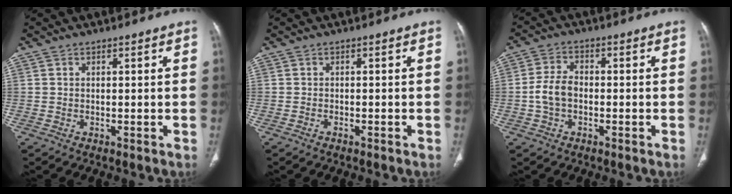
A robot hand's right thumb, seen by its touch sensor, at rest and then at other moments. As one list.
[{"total": 0.7, "force": [-0.6, 0.2, 0.3], "torque": [-0.013, 0.004, -0.008]}, {"total": 5.5, "force": [-1.1, 3.7, 3.9], "torque": [-0.077, 0.019, -0.025]}]